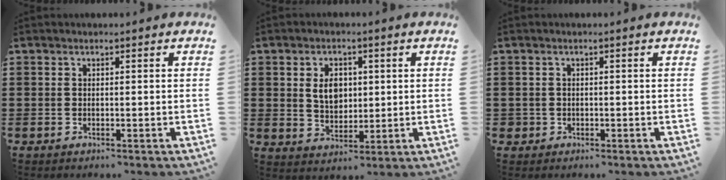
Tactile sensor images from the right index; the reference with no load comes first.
{"total": 5.1, "force": [1.0, 3.6, 3.4], "torque": [-0.070, 0.012, 0.013]}
{"total": 1.0, "force": [-0.4, 1.0, 0.1], "torque": [-0.004, 0.004, -0.010]}